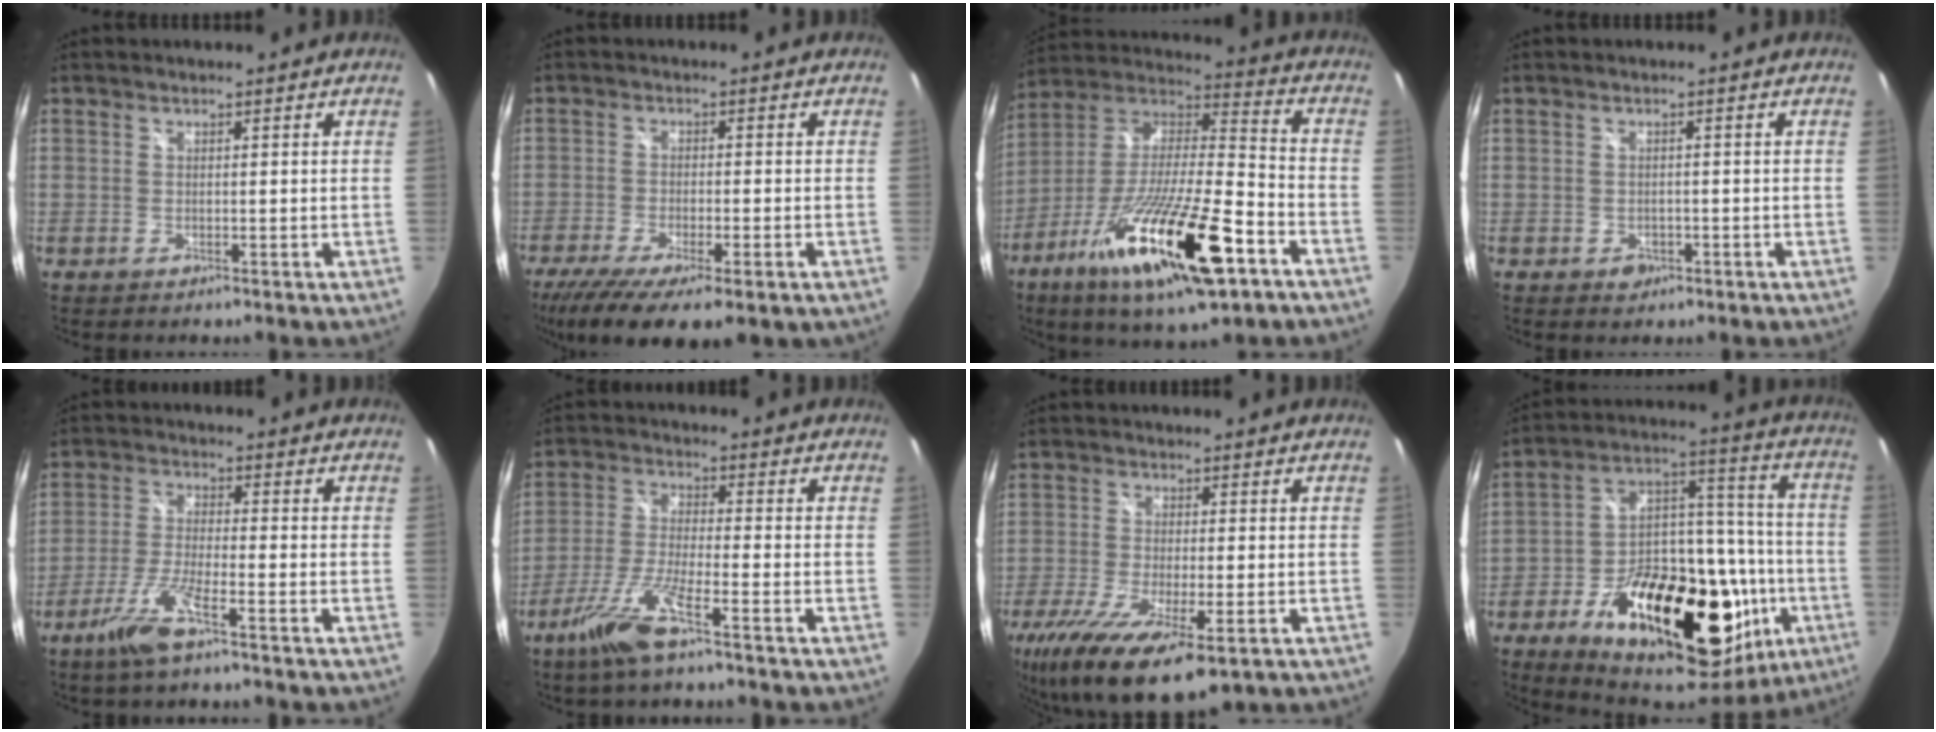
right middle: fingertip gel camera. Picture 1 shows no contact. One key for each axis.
{"total": 13.8, "fx": -8.8, "fy": 3.7, "fz": 9.9, "tx": -0.203, "ty": -0.059, "tz": -0.140}
{"total": 25.9, "fx": -13.4, "fy": 6.1, "fz": 21.4, "tx": -0.388, "ty": -0.056, "tz": -0.238}
{"total": 2.0, "fx": -1.0, "fy": 1.7, "fz": 0.7, "tx": -0.012, "ty": -0.002, "tz": -0.012}
{"total": 7.8, "fx": -5.2, "fy": 0.6, "fz": 5.9, "tx": -0.134, "ty": -0.009, "tz": -0.101}
{"total": 9.4, "fx": -6.2, "fy": 0.5, "fz": 7.0, "tx": -0.154, "ty": -0.012, "tz": -0.121}
{"total": 16.8, "fx": -9.4, "fy": 5.1, "fz": 13.0, "tx": -0.265, "ty": -0.068, "tz": -0.154}
{"total": 35.3, "fx": -13.3, "fy": 16.9, "fz": 27.9, "tx": -0.442, "ty": 0.024, "tz": -0.184}